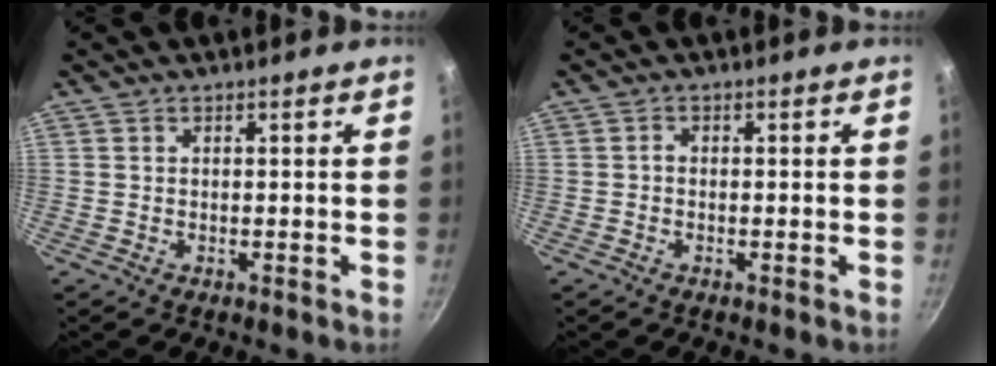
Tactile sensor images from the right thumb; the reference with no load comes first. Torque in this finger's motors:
{"motor_torque": [0.02, 0.25, 0.34, 0.00, 0.00]}